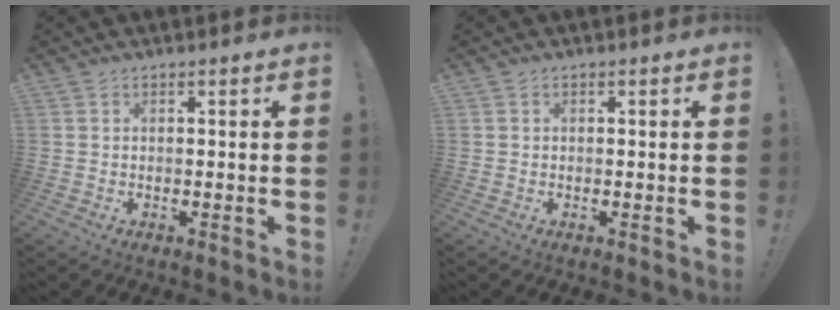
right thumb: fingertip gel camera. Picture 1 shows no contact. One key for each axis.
{"total": 0.0}